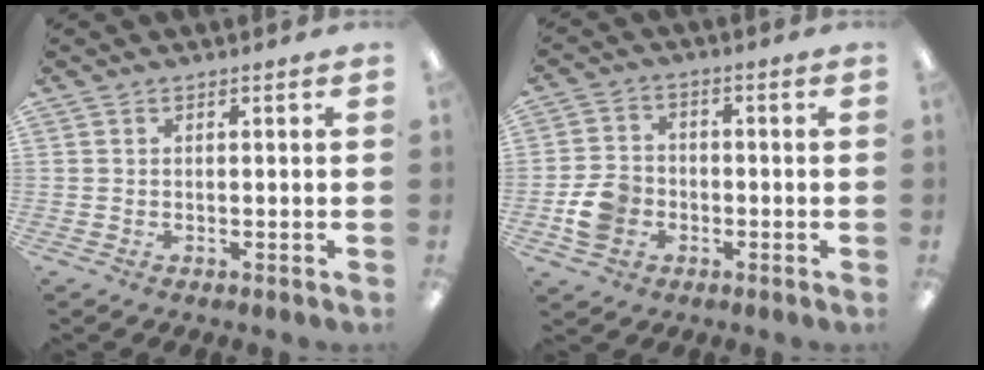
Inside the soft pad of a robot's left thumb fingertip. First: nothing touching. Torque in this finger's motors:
{"motor_torque": [0.29, 1.43, 0.38, -0.55, 0.04]}